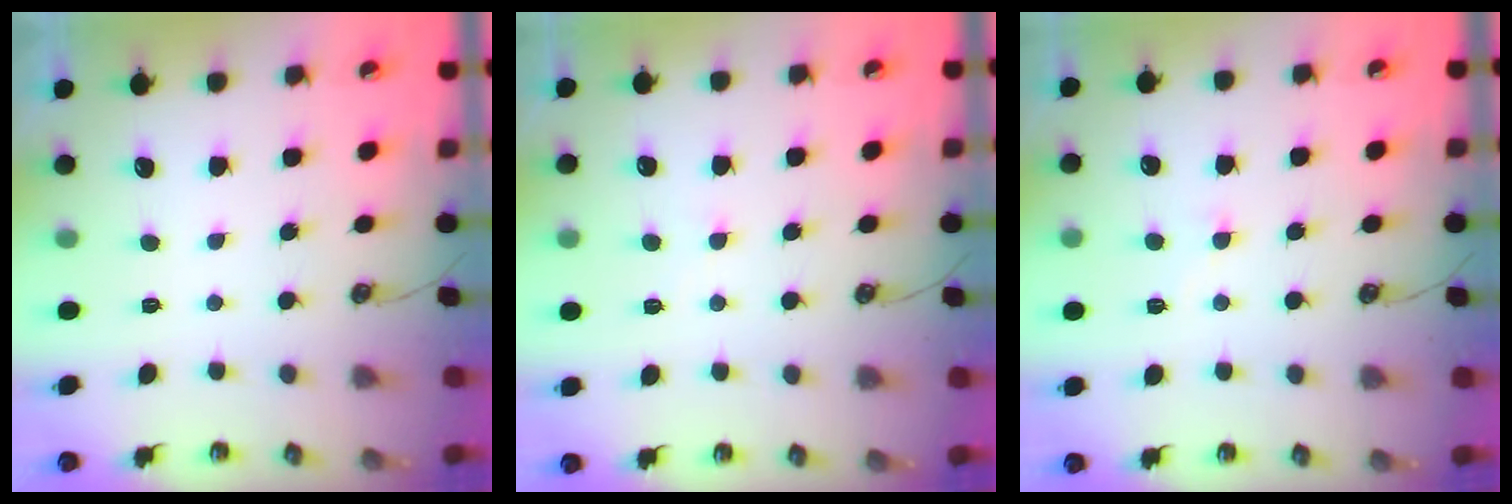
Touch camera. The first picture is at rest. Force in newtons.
{"total": 2.9, "press": 2.9, "slide": 0.4}
{"total": 2.4, "press": 2.3, "slide": 0.7}